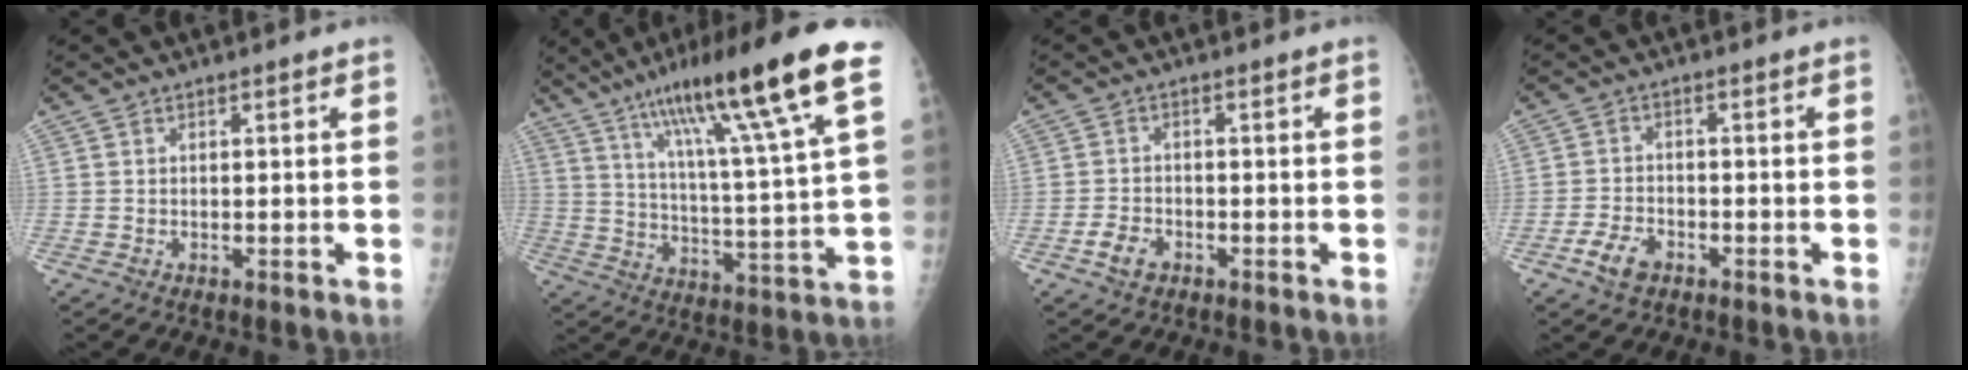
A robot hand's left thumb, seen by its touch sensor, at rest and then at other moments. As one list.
[{"total": 21.9, "force": [12.7, 1.8, 17.8], "torque": [-0.272, -0.033, 0.201]}, {"total": 3.5, "force": [-1.8, 2.3, 1.9], "torque": [-0.032, 0.010, -0.032]}, {"total": 4.5, "force": [-2.6, 2.7, 2.5], "torque": [-0.046, 0.011, -0.047]}]